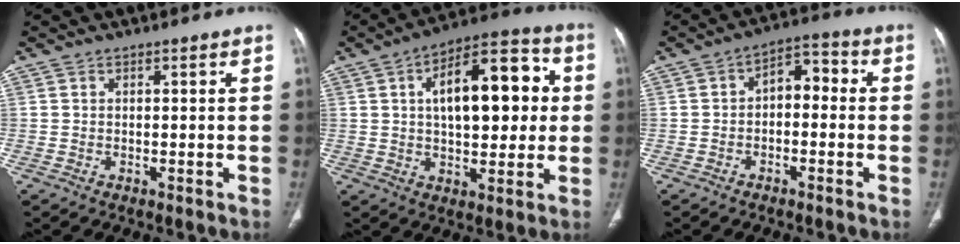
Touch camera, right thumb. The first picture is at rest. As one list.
[{"total": 18.4, "force": [3.3, 9.0, 15.7], "torque": [-0.199, 0.024, 0.045]}, {"total": 6.3, "force": [-0.5, 4.0, 4.9], "torque": [-0.054, 0.035, -0.021]}]